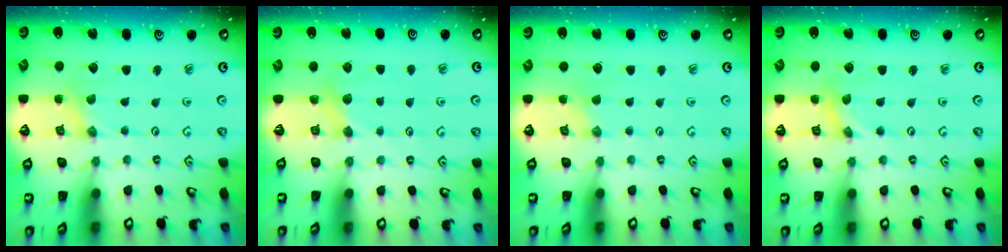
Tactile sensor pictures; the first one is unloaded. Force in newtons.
{"total": 3.6, "press": 3.5, "slide": 0.5}
{"total": 1.0, "press": 1.0, "slide": 0.2}
{"total": 0.0}